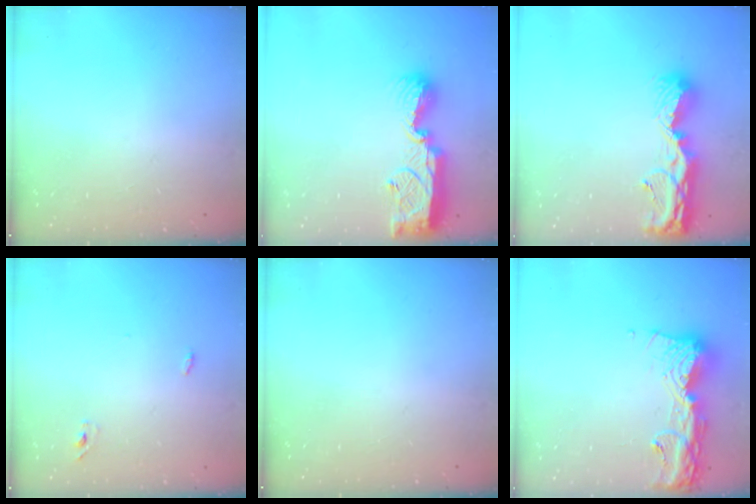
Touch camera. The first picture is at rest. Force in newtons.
{"total": 12.8, "press": 12.7, "slide": 1.1}
{"total": 12.3, "press": 12.3, "slide": 1.3}
{"total": 2.9, "press": 2.7, "slide": 1.0}
{"total": 0.0}
{"total": 15.5, "press": 15.4, "slide": 1.5}